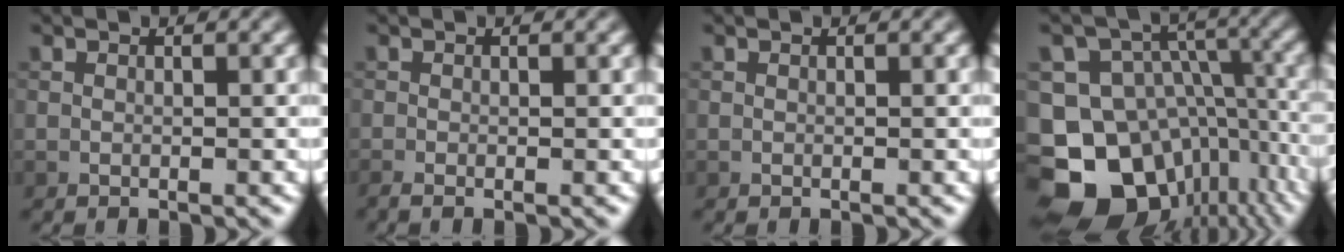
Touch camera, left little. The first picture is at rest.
{"total": 1.0, "force": [-0.6, 0.2, 0.8], "torque": [-0.017, -0.009, -0.015]}
{"total": 0.0}
{"total": 17.6, "force": [-8.6, 13.6, 6.9], "torque": [-0.168, -0.028, -0.121]}